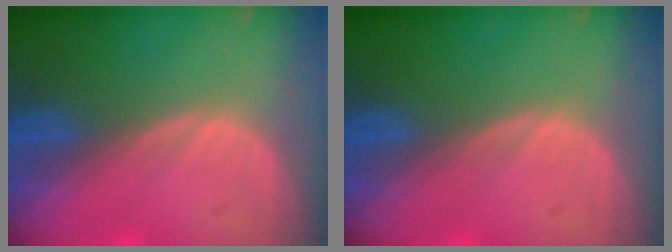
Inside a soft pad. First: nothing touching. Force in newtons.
{"total": 0.0}